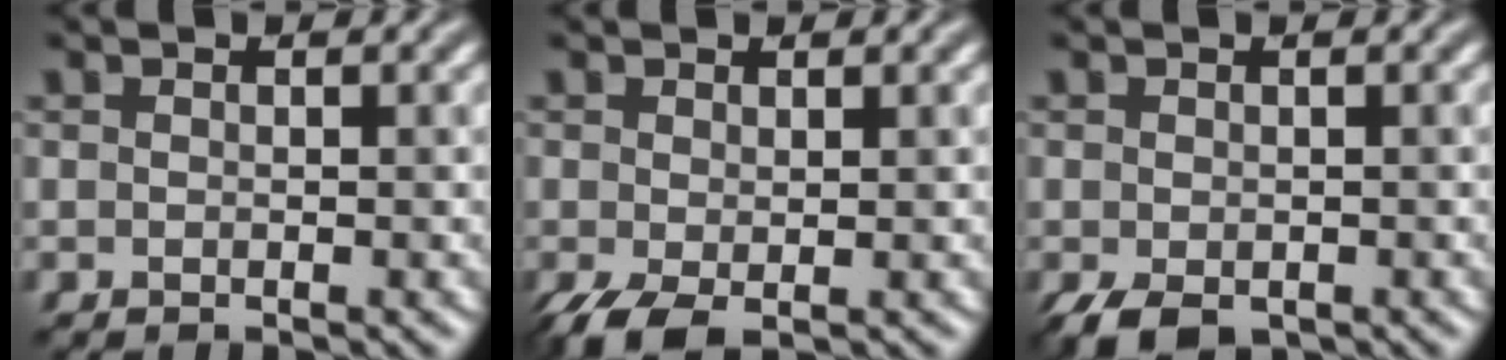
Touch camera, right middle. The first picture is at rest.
{"total": 2.4, "force": [-0.9, 1.1, 2.0], "torque": [-0.050, -0.009, -0.018]}
{"total": 2.8, "force": [-1.6, 1.5, 1.7], "torque": [-0.034, -0.011, -0.024]}